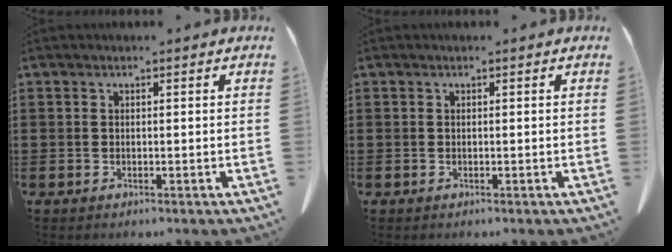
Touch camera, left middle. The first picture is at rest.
{"total": 0.0}